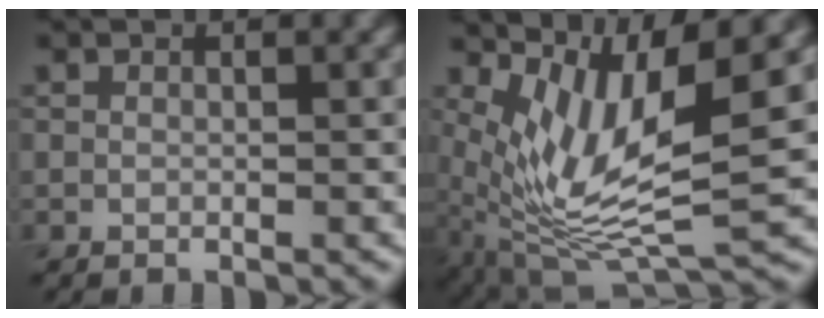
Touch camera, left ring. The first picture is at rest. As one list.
[{"total": 10.1, "force": [2.8, 3.0, 9.2], "torque": [-0.182, -0.009, 0.059]}]